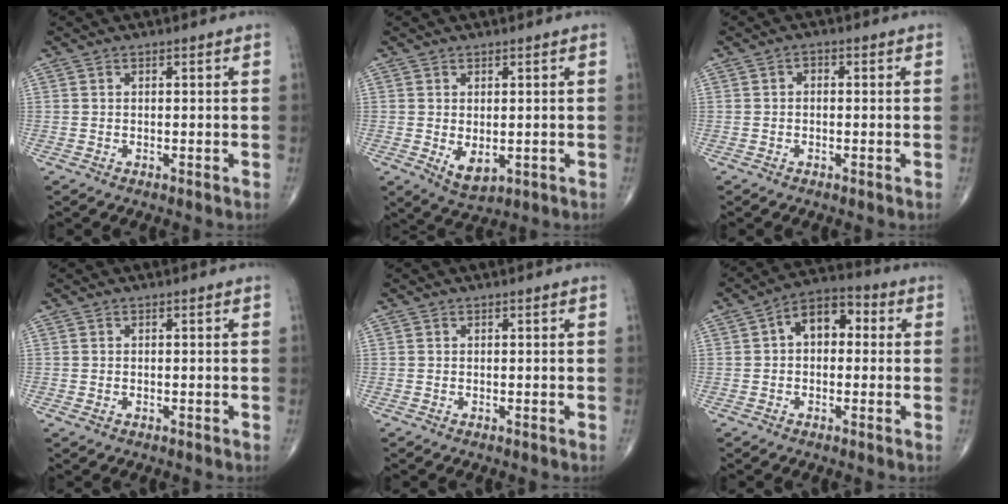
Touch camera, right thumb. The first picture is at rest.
{"total": 4.5, "force": [-0.6, 2.6, 3.6], "torque": [-0.049, -0.007, 0.006]}
{"total": 1.3, "force": [0.0, 1.0, 0.9], "torque": [-0.006, 0.006, -0.006]}
{"total": 0.7, "force": [-0.2, 0.6, 0.5], "torque": [-0.009, 0.008, 0.002]}
{"total": 0.0}
{"total": 8.6, "force": [1.2, 5.6, 6.4], "torque": [-0.075, 0.029, 0.008]}